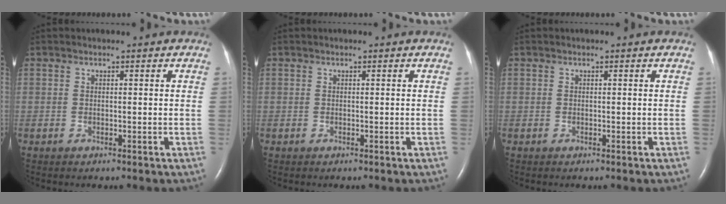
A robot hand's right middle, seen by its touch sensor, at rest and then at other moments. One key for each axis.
{"total": 0.0}
{"total": 0.0}